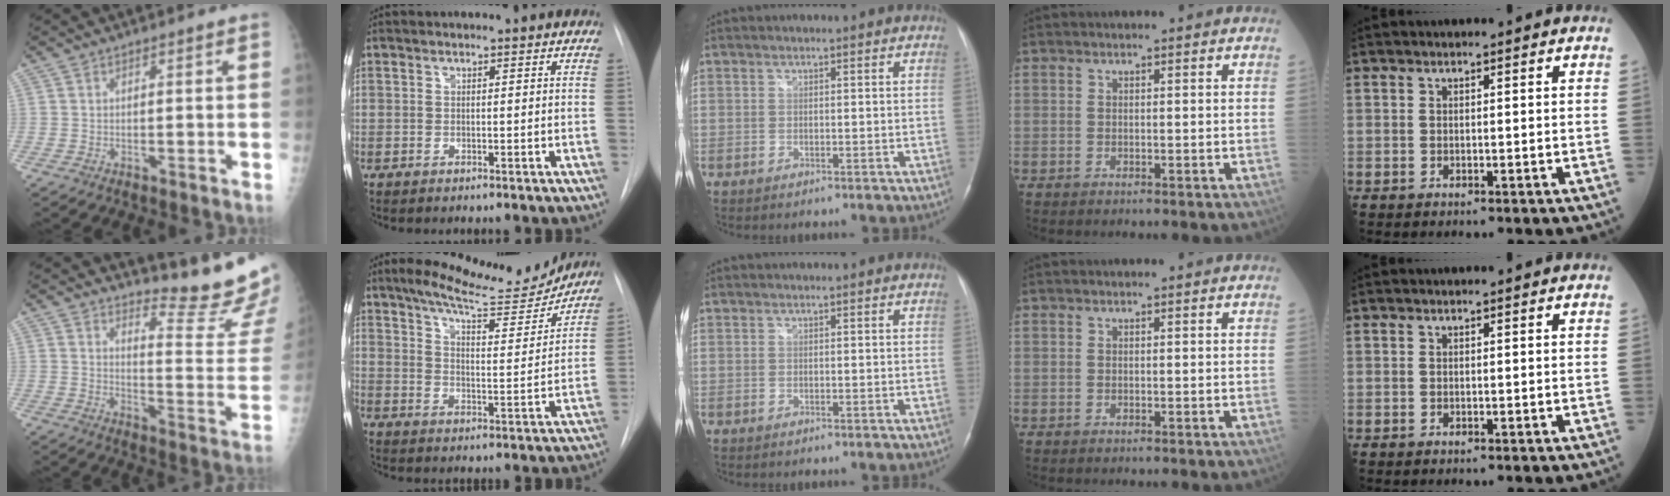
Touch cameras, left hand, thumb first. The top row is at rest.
{"thumb": {"total": 14.8, "force": [13.7, 1.3, 5.5], "torque": [-0.049, -0.173, 0.165]}, "index": {"total": 12.9, "force": [11.8, 1.7, 4.9], "torque": [-0.076, -0.016, 0.174]}}